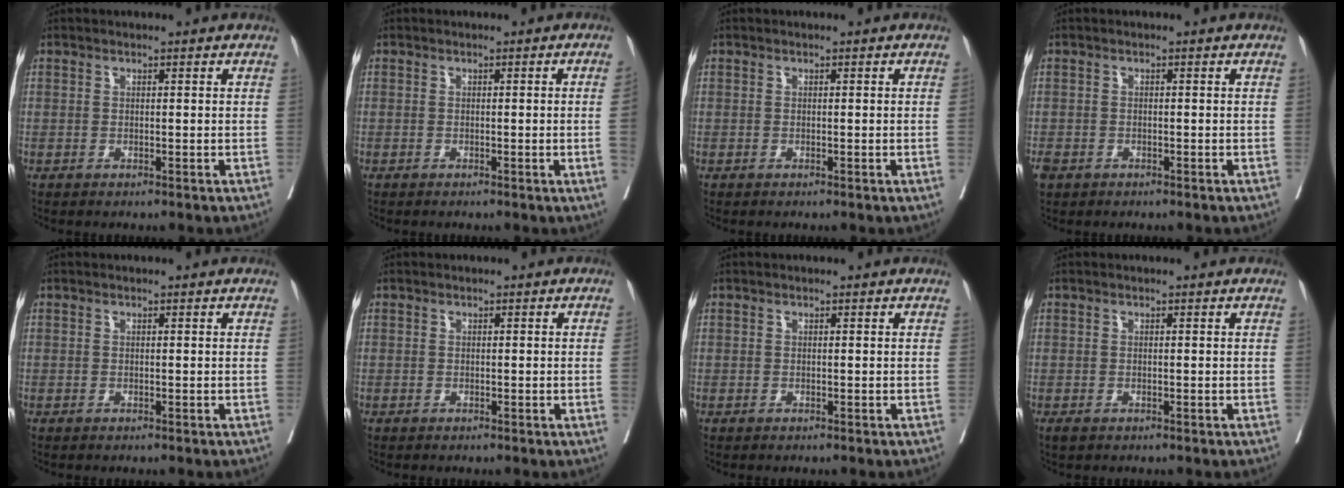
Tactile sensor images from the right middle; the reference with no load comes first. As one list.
[{"total": 2.4, "force": [-0.3, -1.1, 2.1], "torque": [-0.026, -0.003, 0.000]}, {"total": 0.5, "force": [0.0, -0.3, 0.5], "torque": [-0.001, 0.001, 0.001]}, {"total": 2.3, "force": [-1.5, 1.6, 0.7], "torque": [-0.020, -0.002, -0.026]}, {"total": 0.0}, {"total": 0.9, "force": [0.0, -0.4, 0.8], "torque": [-0.007, 0.000, 0.001]}, {"total": 0.0}, {"total": 0.9, "force": [-0.6, 0.5, 0.5], "torque": [-0.010, -0.002, -0.006]}]